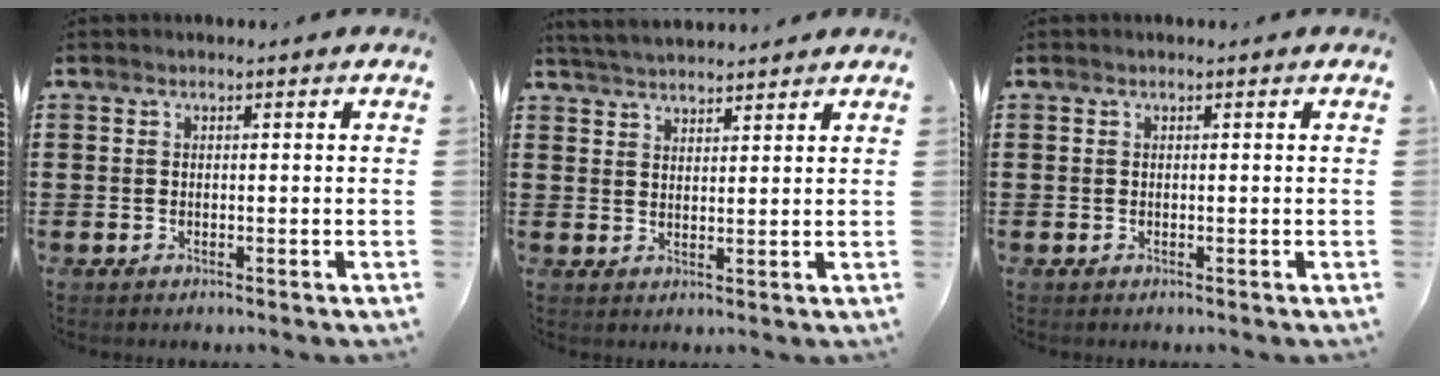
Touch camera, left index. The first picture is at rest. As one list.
[{"total": 3.4, "force": [3.4, 0.2, 0.3], "torque": [-0.017, -0.007, 0.064]}, {"total": 0.0}]